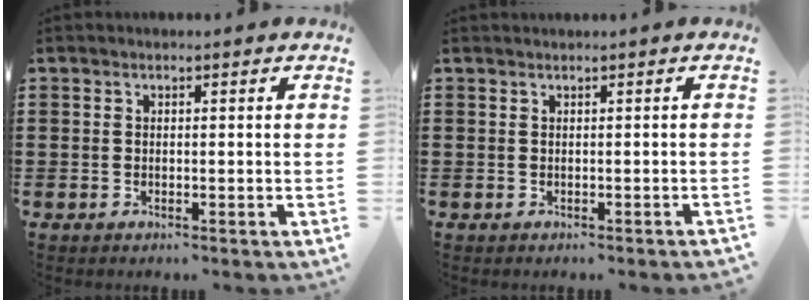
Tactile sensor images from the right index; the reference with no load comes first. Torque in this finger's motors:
{"motor_torque": [0.52, -0.45, 0.09, 0.01]}